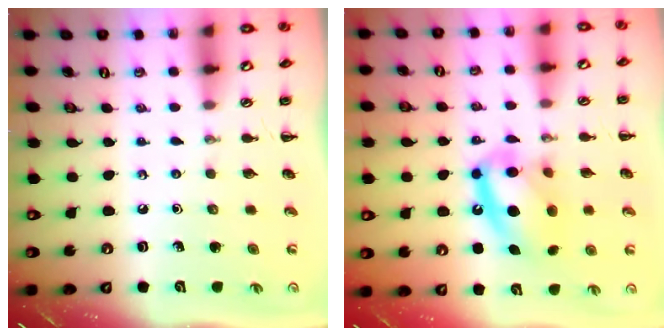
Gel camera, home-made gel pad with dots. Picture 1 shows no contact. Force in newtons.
{"total": 15.2, "press": 14.8, "slide": 3.4}